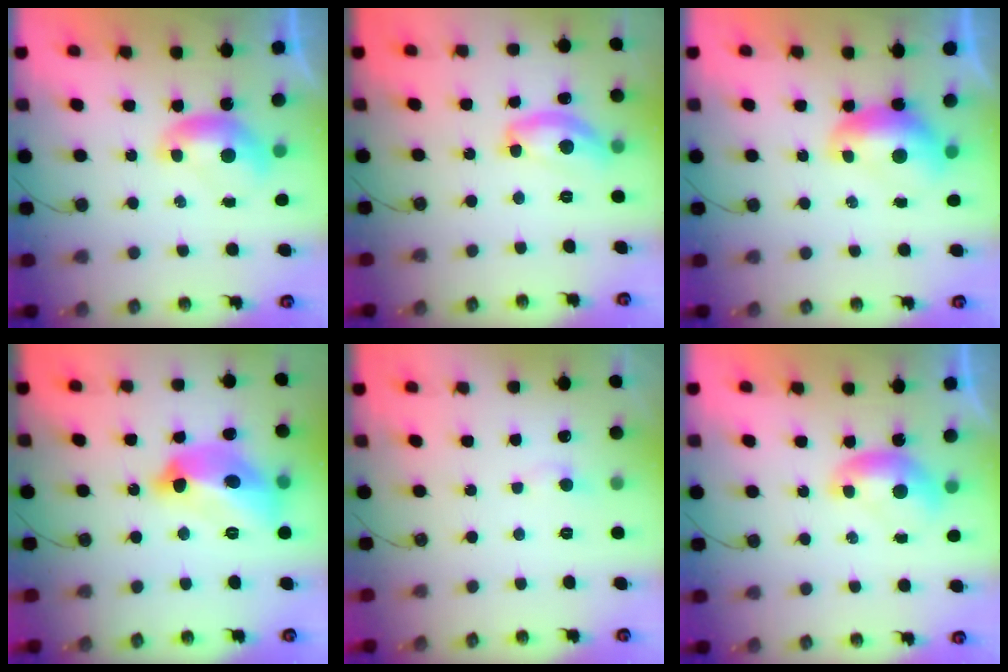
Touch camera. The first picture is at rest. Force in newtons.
{"total": 9.2, "press": 9.1, "slide": 0.8}
{"total": 1.5, "press": 1.4, "slide": 0.4}
{"total": 14.1, "press": 14.1, "slide": 1.2}
{"total": 1.3, "press": 1.2, "slide": 0.7}
{"total": 0.0}